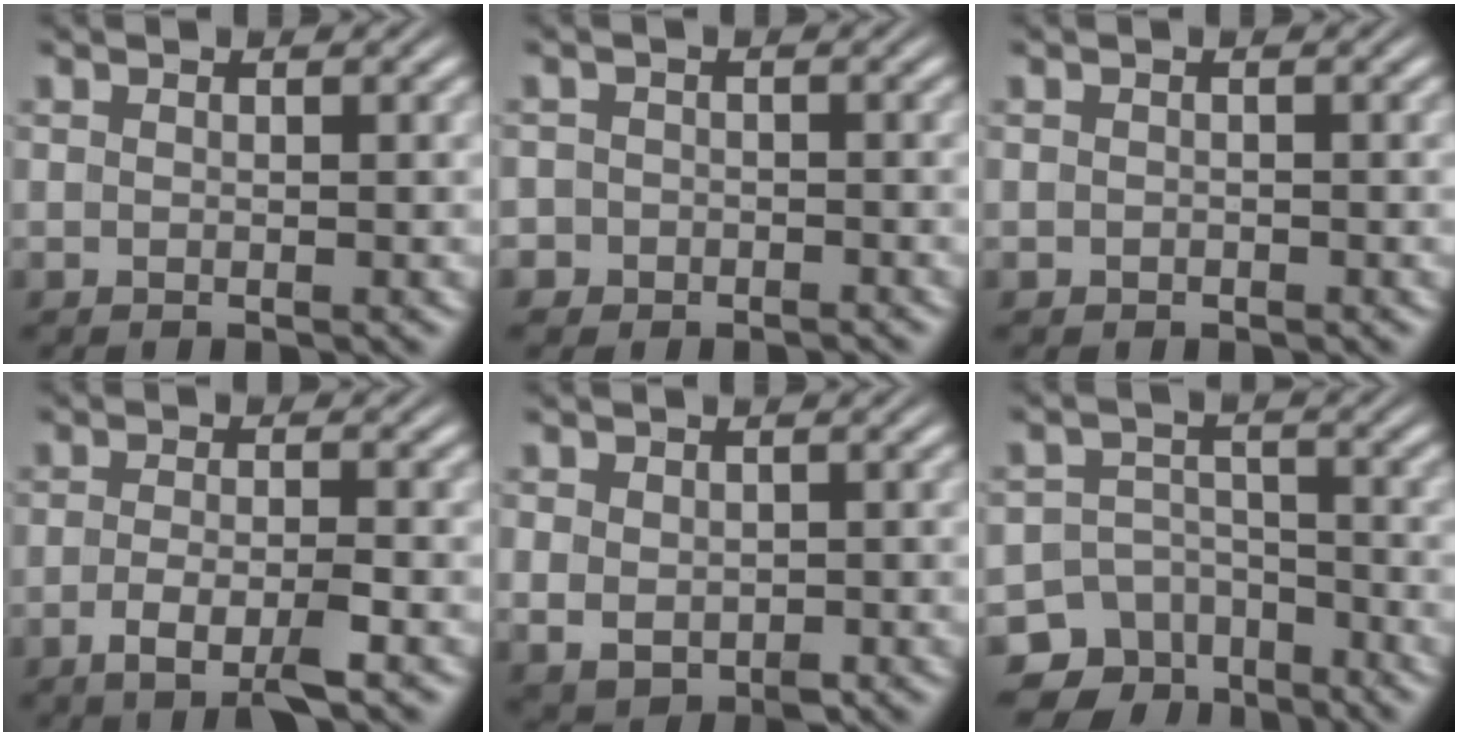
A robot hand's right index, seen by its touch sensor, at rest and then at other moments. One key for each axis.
{"total": 3.1, "fx": -2.1, "fy": 2.3, "fz": -0.2, "tx": 0.001, "ty": -0.014, "tz": -0.036}
{"total": 0.7, "fx": -0.5, "fy": 0.5, "fz": 0.0, "tx": -0.003, "ty": -0.010, "tz": -0.003}
{"total": 3.4, "fx": -2.0, "fy": 0.6, "fz": 2.8, "tx": -0.049, "ty": -0.008, "tz": -0.034}
{"total": 3.4, "fx": -0.5, "fy": 2.6, "fz": 2.1, "tx": -0.052, "ty": -0.025, "tz": 0.009}
{"total": 10.5, "fx": -6.4, "fy": 7.6, "fz": 3.3, "tx": -0.059, "ty": -0.032, "tz": -0.106}